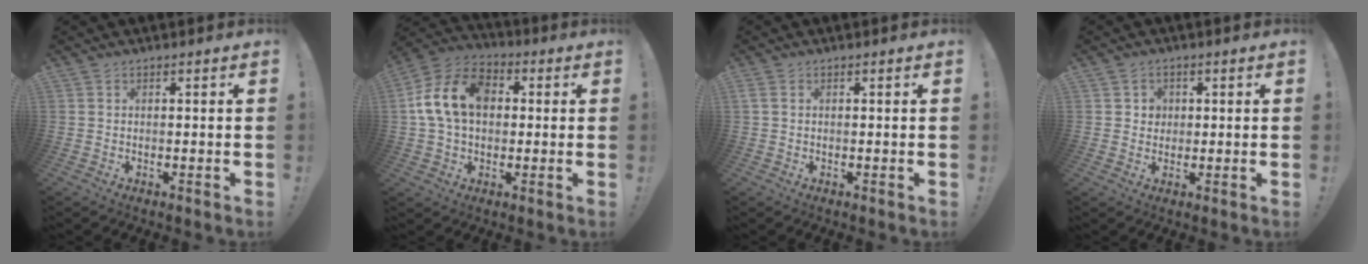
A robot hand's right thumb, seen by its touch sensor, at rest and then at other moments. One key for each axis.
{"total": 16.0, "fx": 2.5, "fy": 11.6, "fz": 10.6, "tx": -0.187, "ty": 0.016, "tz": 0.050}
{"total": 1.3, "fx": 0.4, "fy": 0.9, "fz": 0.9, "tx": -0.026, "ty": 0.006, "tz": 0.009}
{"total": 3.1, "fx": 0.6, "fy": 2.9, "fz": 0.6, "tx": -0.009, "ty": -0.001, "tz": 0.010}